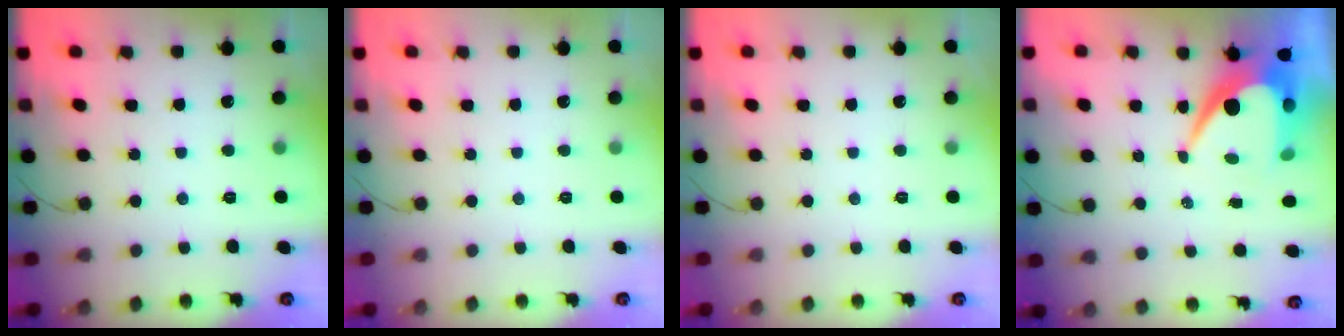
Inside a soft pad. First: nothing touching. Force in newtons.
{"total": 0.0}
{"total": 0.0}
{"total": 11.0, "press": 10.9, "slide": 0.9}